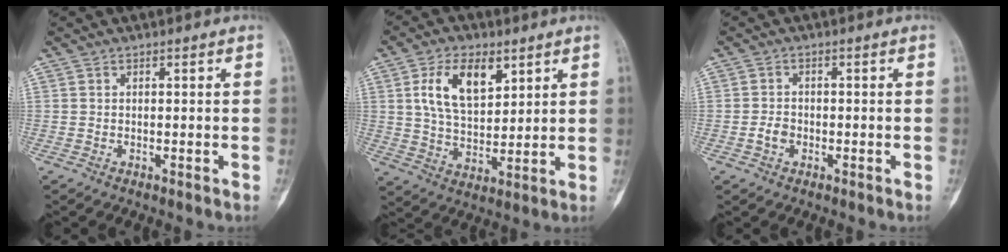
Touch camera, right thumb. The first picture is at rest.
{"total": 11.8, "force": [4.9, 6.5, 8.5], "torque": [-0.135, -0.017, 0.095]}
{"total": 2.4, "force": [-0.9, 1.8, 1.4], "torque": [-0.020, 0.008, -0.018]}